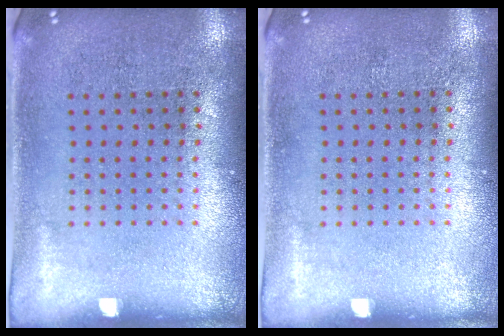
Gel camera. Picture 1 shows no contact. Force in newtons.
{"total": 0.0}